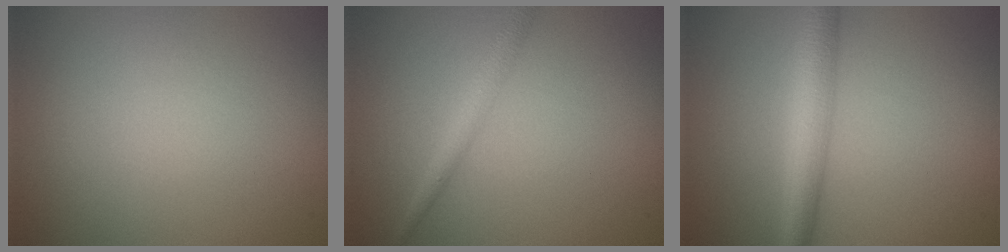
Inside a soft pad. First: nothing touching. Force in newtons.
{"total": 2.1, "press": 2.1, "slide": 0.1}
{"total": 4.1, "press": 4.1, "slide": 0.1}